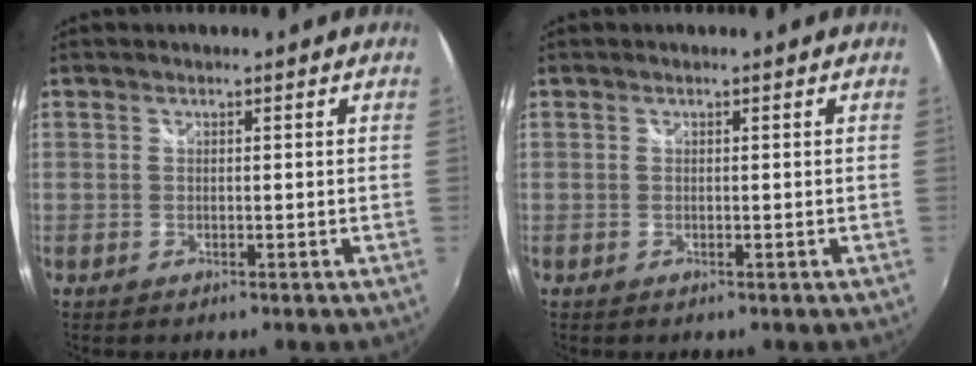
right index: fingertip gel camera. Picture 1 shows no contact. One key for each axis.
{"total": 0.0}